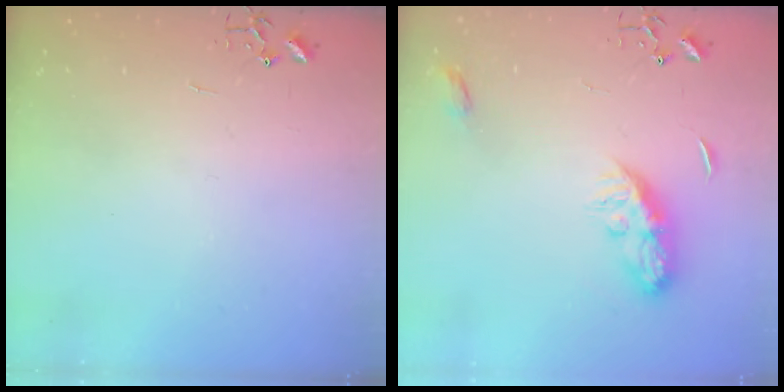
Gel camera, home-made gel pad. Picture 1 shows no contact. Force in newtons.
{"total": 8.5, "press": 8.4, "slide": 0.3}